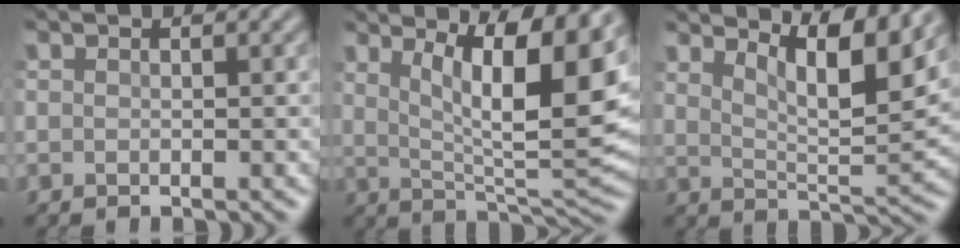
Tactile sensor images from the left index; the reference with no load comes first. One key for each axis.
{"total": 12.0, "fx": 4.3, "fy": 3.4, "fz": 10.6, "tx": -0.144, "ty": -0.011, "tz": 0.070}
{"total": 6.9, "fx": 4.4, "fy": 1.6, "fz": 5.0, "tx": -0.082, "ty": -0.006, "tz": 0.073}